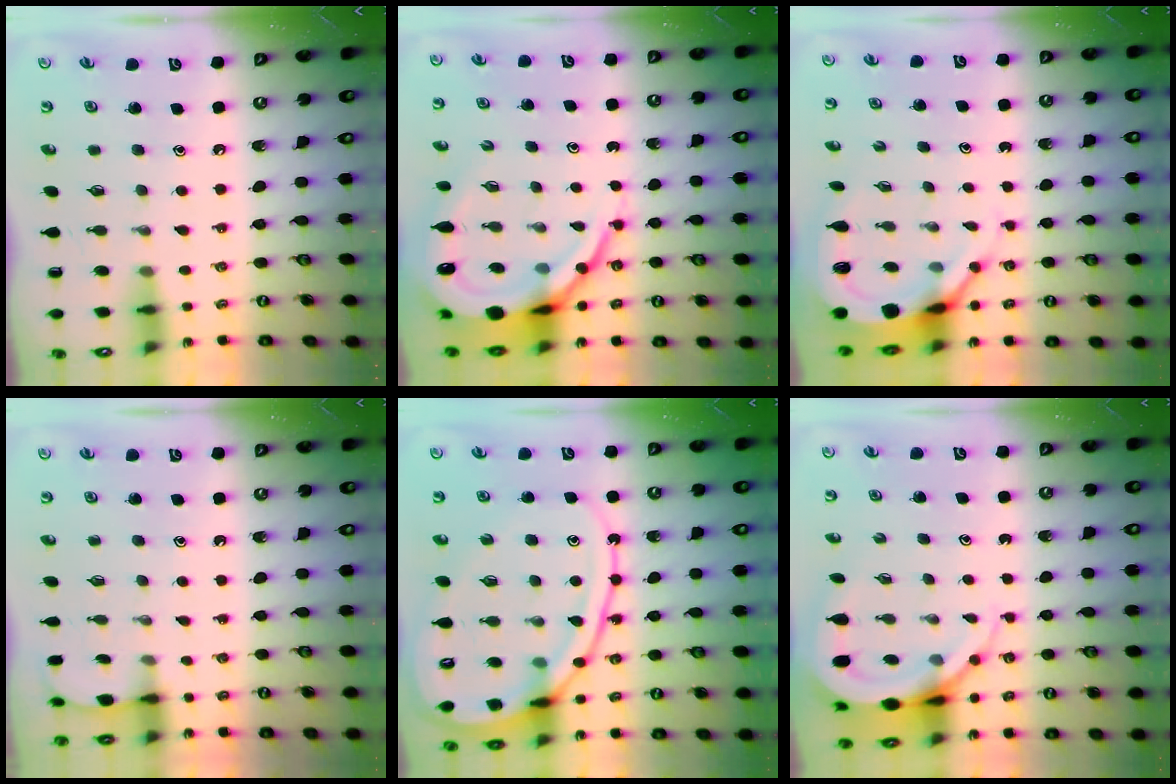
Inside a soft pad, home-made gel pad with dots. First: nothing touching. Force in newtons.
{"total": 14.7, "press": 14.6, "slide": 1.7}
{"total": 8.1, "press": 8.0, "slide": 0.9}
{"total": 1.9, "press": 1.9, "slide": 0.2}
{"total": 16.8, "press": 16.8, "slide": 1.5}
{"total": 9.4, "press": 9.4, "slide": 1.1}